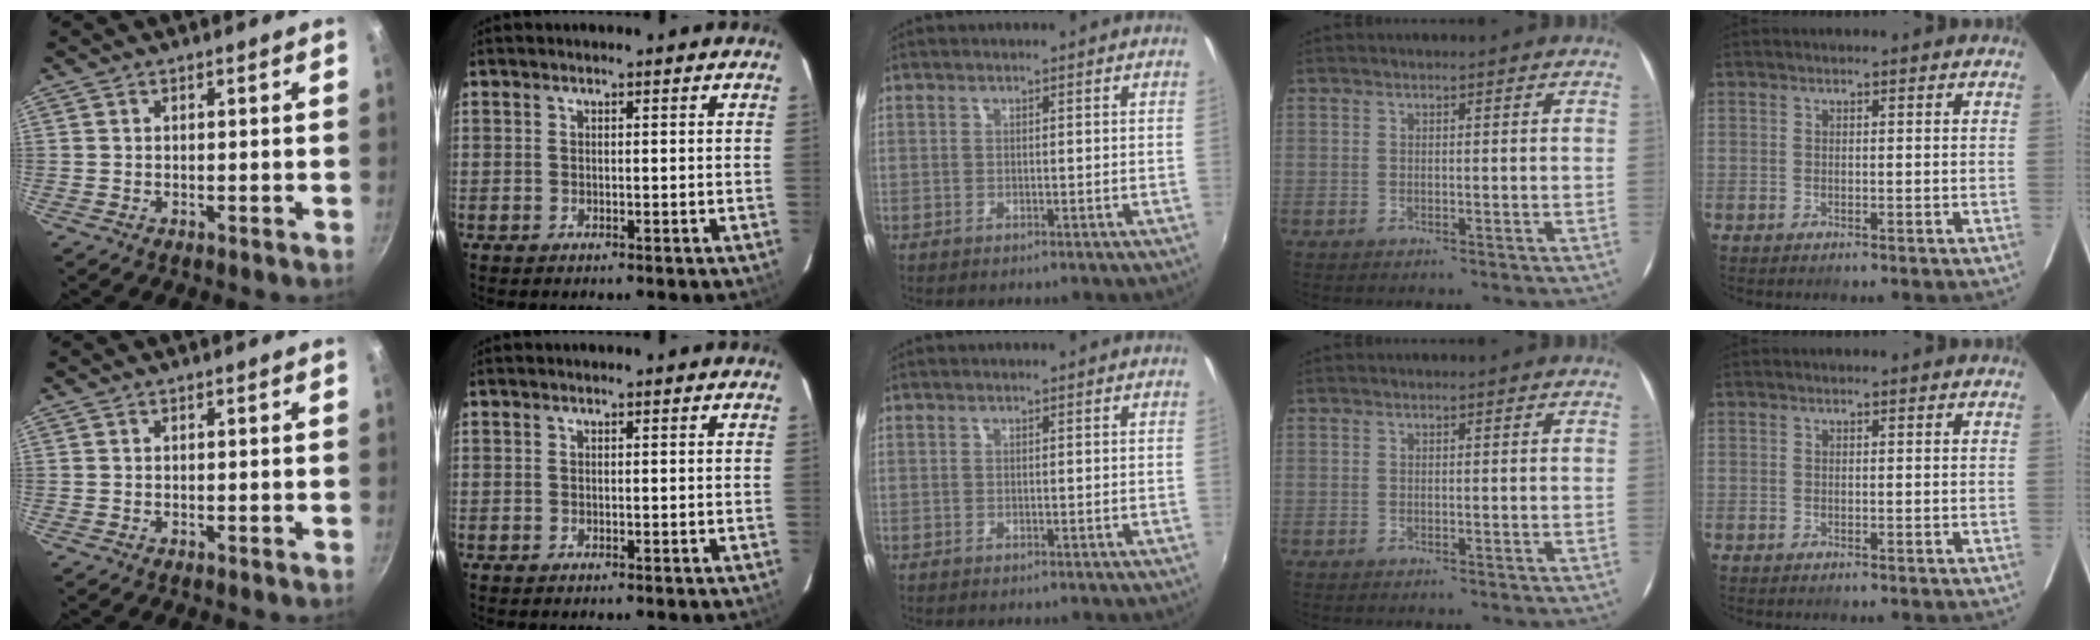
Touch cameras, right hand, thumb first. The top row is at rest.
{}